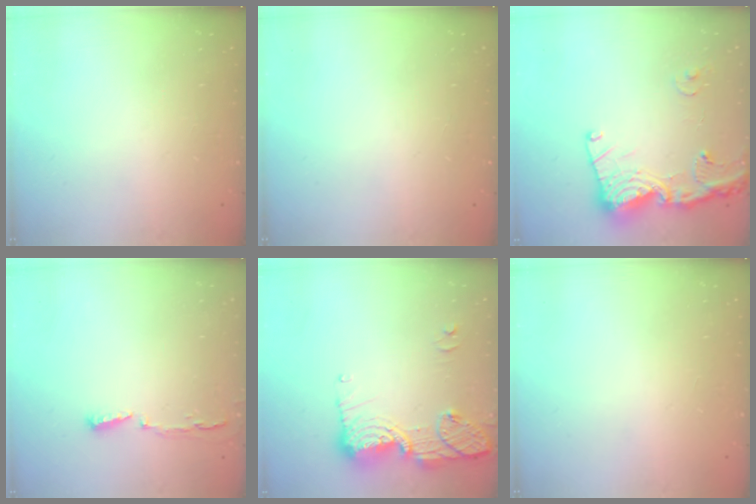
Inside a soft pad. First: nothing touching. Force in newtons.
{"total": 0.0}
{"total": 17.6, "press": 17.5, "slide": 2.0}
{"total": 4.1, "press": 4.0, "slide": 1.1}
{"total": 14.5, "press": 14.3, "slide": 2.9}
{"total": 1.0, "press": 0.8, "slide": 0.6}